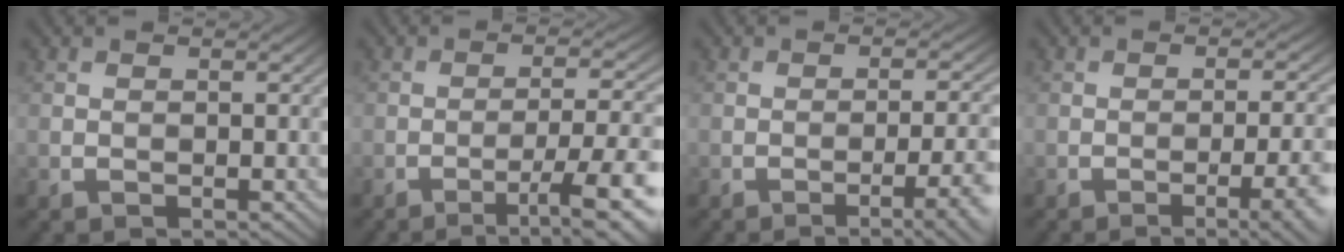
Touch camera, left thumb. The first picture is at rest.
{"total": 8.8, "force": [-4.2, 1.6, 7.6], "torque": [-0.125, 0.003, -0.056]}
{"total": 6.4, "force": [-2.7, 1.4, 5.6], "torque": [-0.079, 0.002, -0.034]}
{"total": 7.1, "force": [-2.8, 1.8, 6.3], "torque": [-0.085, 0.000, -0.032]}